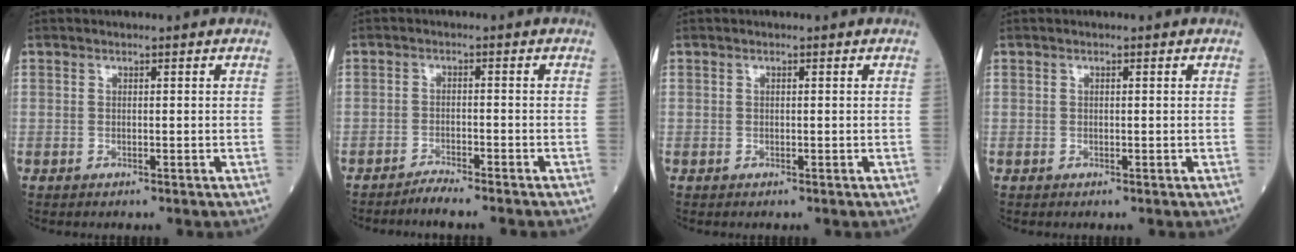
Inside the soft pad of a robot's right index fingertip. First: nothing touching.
{"total": 2.8, "force": [-2.7, -0.4, 0.9], "torque": [-0.016, -0.005, -0.047]}
{"total": 0.0}
{"total": 0.0}